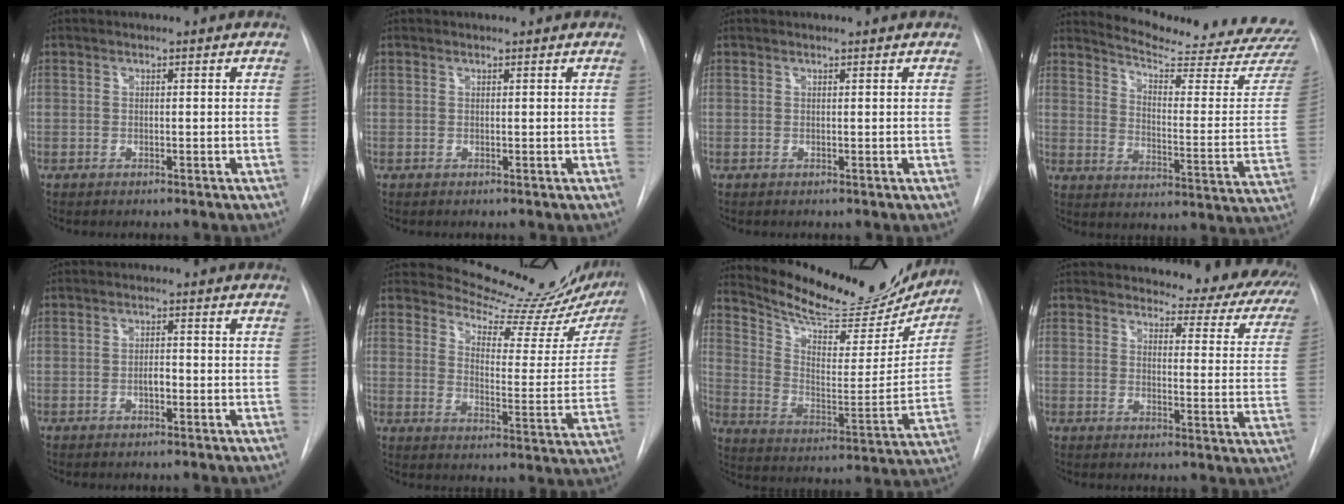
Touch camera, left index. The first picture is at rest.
{"total": 0.0}
{"total": 0.0}
{"total": 21.6, "force": [20.7, 0.1, 6.1], "torque": [-0.089, -0.137, 0.251]}
{"total": 1.8, "force": [-1.2, 0.5, 1.2], "torque": [-0.018, -0.003, -0.021]}
{"total": 18.8, "force": [18.1, 2.4, 4.5], "torque": [-0.057, -0.106, 0.215]}
{"total": 22.8, "force": [21.0, 5.1, 7.1], "torque": [-0.112, -0.055, 0.296]}
{"total": 20.5, "force": [18.7, 5.4, 6.3], "torque": [-0.059, -0.081, 0.192]}